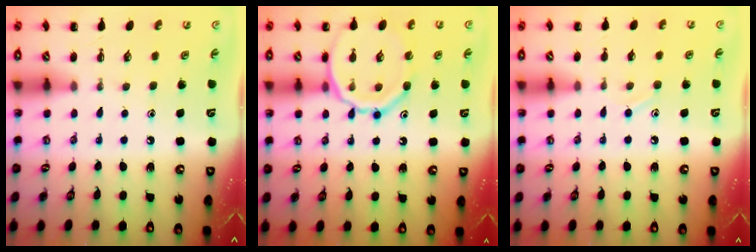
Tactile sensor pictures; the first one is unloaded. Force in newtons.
{"total": 15.6, "press": 15.5, "slide": 2.0}
{"total": 7.4, "press": 7.1, "slide": 2.0}